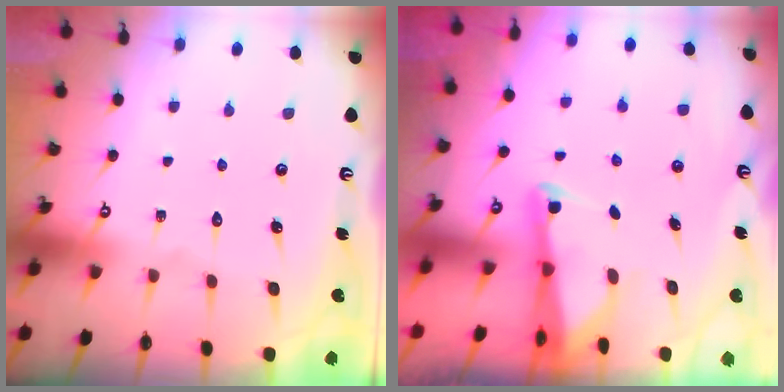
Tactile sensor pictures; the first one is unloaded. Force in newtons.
{"total": 2.6, "press": 2.6, "slide": 0.2}